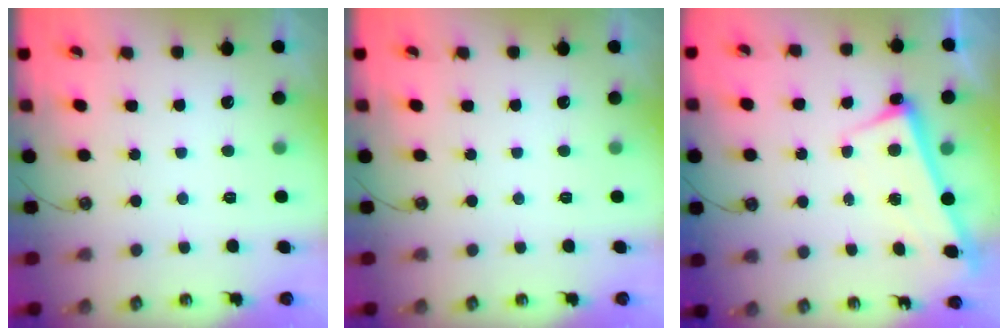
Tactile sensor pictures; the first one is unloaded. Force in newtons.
{"total": 0.0}
{"total": 2.7, "press": 2.6, "slide": 0.4}